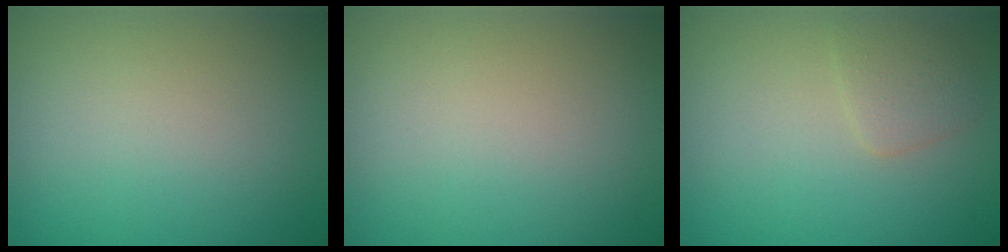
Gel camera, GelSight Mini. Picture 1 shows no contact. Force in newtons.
{"total": 0.0}
{"total": 1.7, "press": 1.7, "slide": 0.0}